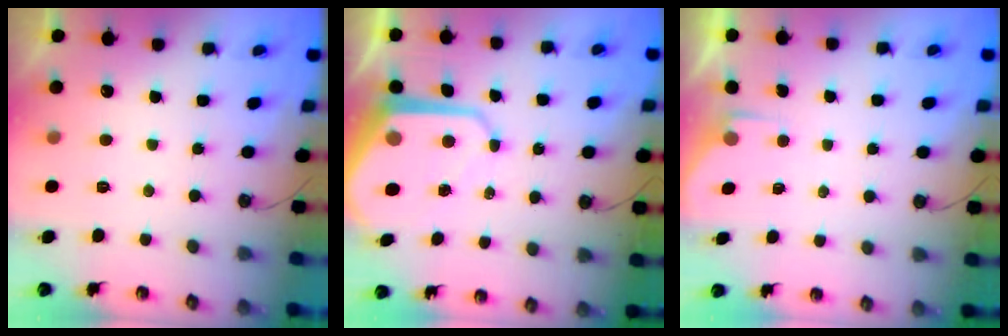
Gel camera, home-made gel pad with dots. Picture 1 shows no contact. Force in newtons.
{"total": 12.7, "press": 12.7, "slide": 1.1}
{"total": 1.8, "press": 1.7, "slide": 0.4}